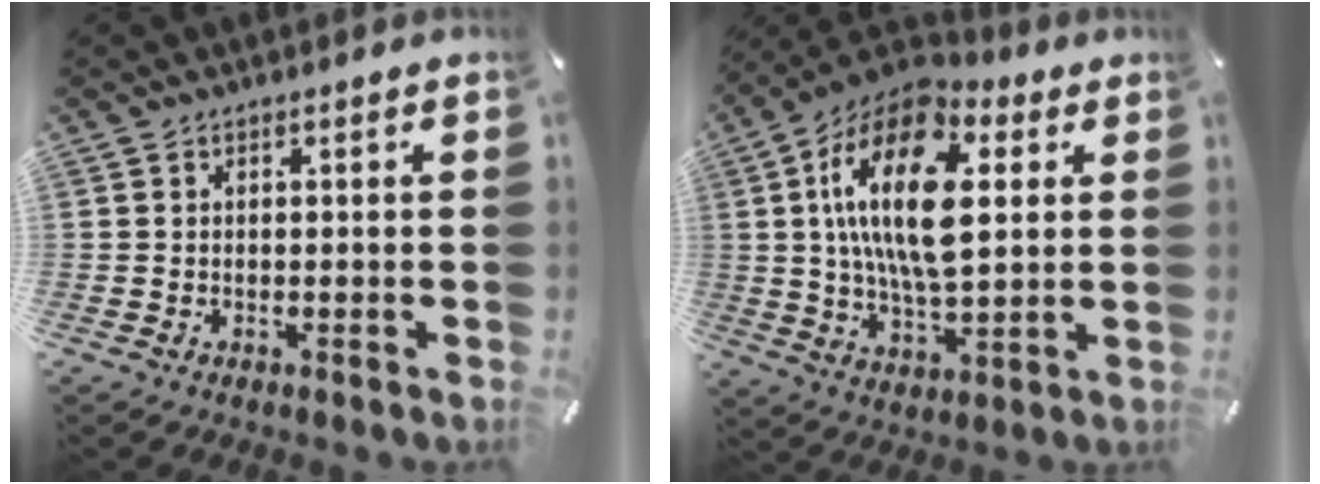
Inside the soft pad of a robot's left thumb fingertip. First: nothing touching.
{"total": 21.0, "force": [4.9, 10.9, 17.3], "torque": [-0.346, -0.007, 0.076]}